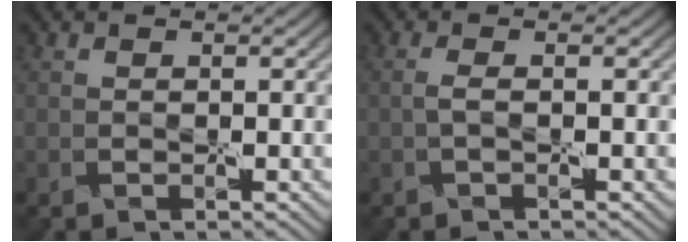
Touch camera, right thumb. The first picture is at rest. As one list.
[{"total": 0.6, "force": [-0.1, -0.6, 0.3], "torque": [-0.011, 0.010, -0.009]}]